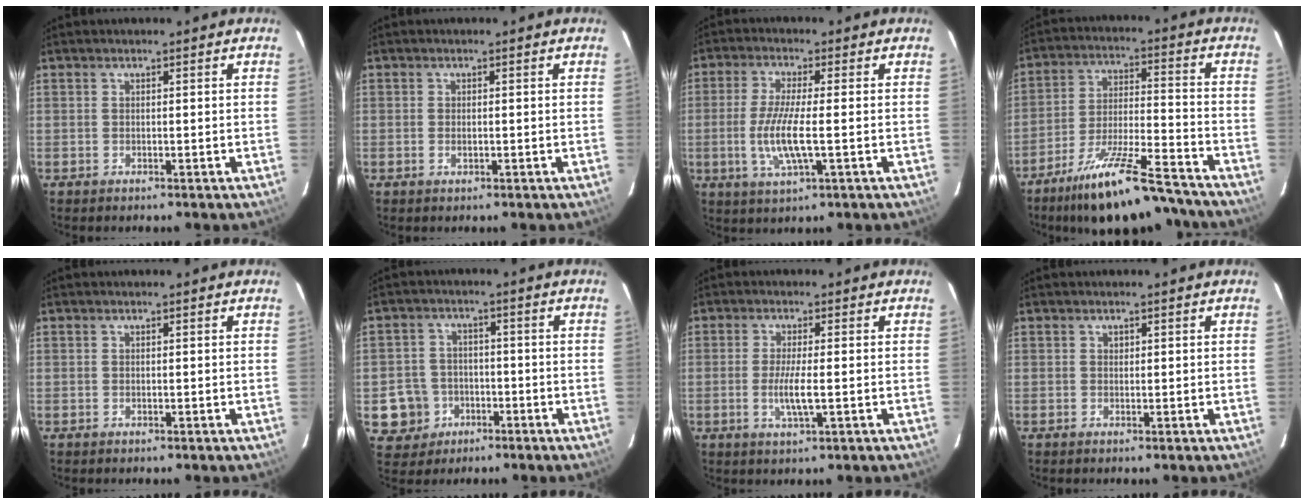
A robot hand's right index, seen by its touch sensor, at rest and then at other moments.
{"total": 1.0, "force": [-0.1, 0.5, 0.8], "torque": [-0.013, 0.002, -0.001]}
{"total": 8.5, "force": [-1.5, 1.3, 8.3], "torque": [-0.169, -0.009, -0.030]}
{"total": 19.1, "force": [-16.0, 3.2, 10.1], "torque": [-0.186, -0.021, -0.250]}
{"total": 0.0}
{"total": 7.8, "force": [-2.7, 7.2, 1.0], "torque": [-0.043, 0.023, -0.036]}
{"total": 4.5, "force": [-0.8, 0.2, 4.5], "torque": [-0.089, -0.007, -0.017]}
{"total": 0.5, "force": [0.3, 0.4, 0.1], "torque": [0.003, 0.004, 0.007]}